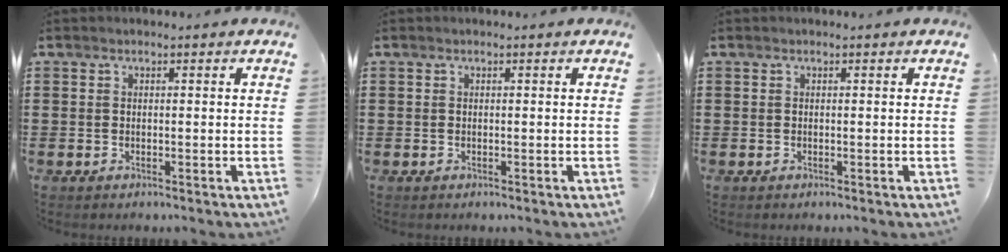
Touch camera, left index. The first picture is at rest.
{"total": 0.0}
{"total": 0.0}